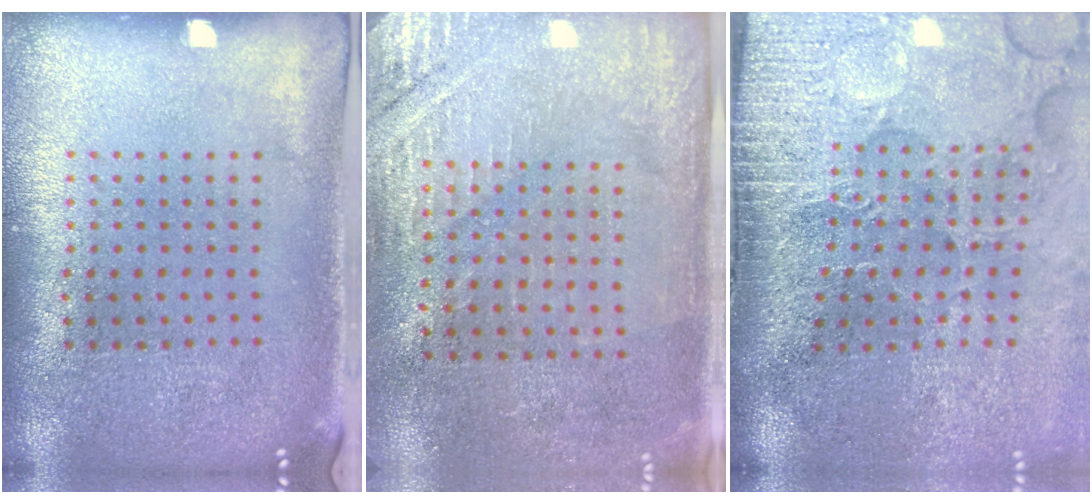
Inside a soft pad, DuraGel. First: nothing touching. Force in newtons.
{"total": 2.8, "press": 2.7, "slide": 0.9}
{"total": 4.5, "press": 3.7, "slide": 2.5}